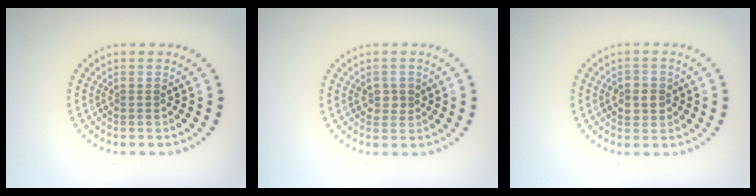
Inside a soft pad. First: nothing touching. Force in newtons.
{"total": 1.5, "press": 1.4, "slide": 0.4}
{"total": 2.2, "press": 2.2, "slide": 0.3}